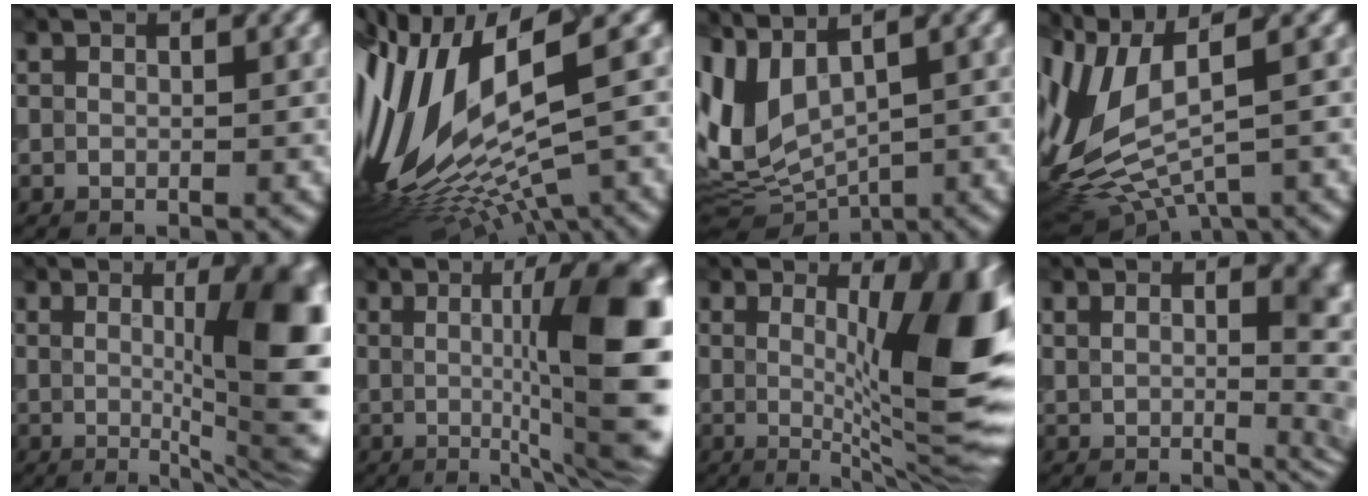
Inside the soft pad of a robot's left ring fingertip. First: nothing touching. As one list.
[{"total": 15.4, "force": [1.9, 5.7, 14.2], "torque": [-0.301, -0.010, 0.067]}, {"total": 6.7, "force": [1.4, 3.3, 5.6], "torque": [-0.132, -0.011, 0.035]}, {"total": 9.0, "force": [1.2, 4.2, 7.8], "torque": [-0.185, -0.009, 0.025]}, {"total": 12.9, "force": [1.3, 3.6, 12.4], "torque": [-0.117, 0.001, 0.020]}, {"total": 14.4, "force": [1.1, 3.8, 13.8], "torque": [-0.137, 0.007, 0.014]}, {"total": 13.3, "force": [2.1, 3.9, 12.6], "torque": [-0.133, -0.004, 0.035]}, {"total": 8.8, "force": [2.5, 4.4, 7.1], "torque": [-0.031, 0.005, 0.040]}]